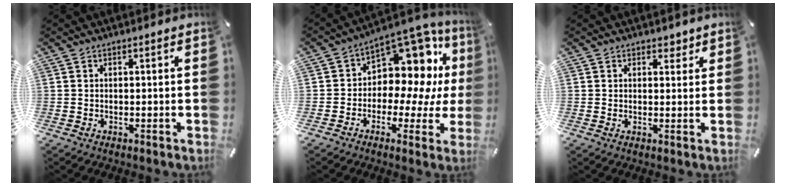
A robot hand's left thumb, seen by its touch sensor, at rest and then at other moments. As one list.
[{"total": 12.5, "force": [4.5, 8.5, 8.0], "torque": [-0.107, -0.056, 0.078]}, {"total": 2.3, "force": [1.6, 1.6, 0.6], "torque": [0.011, -0.007, 0.023]}]